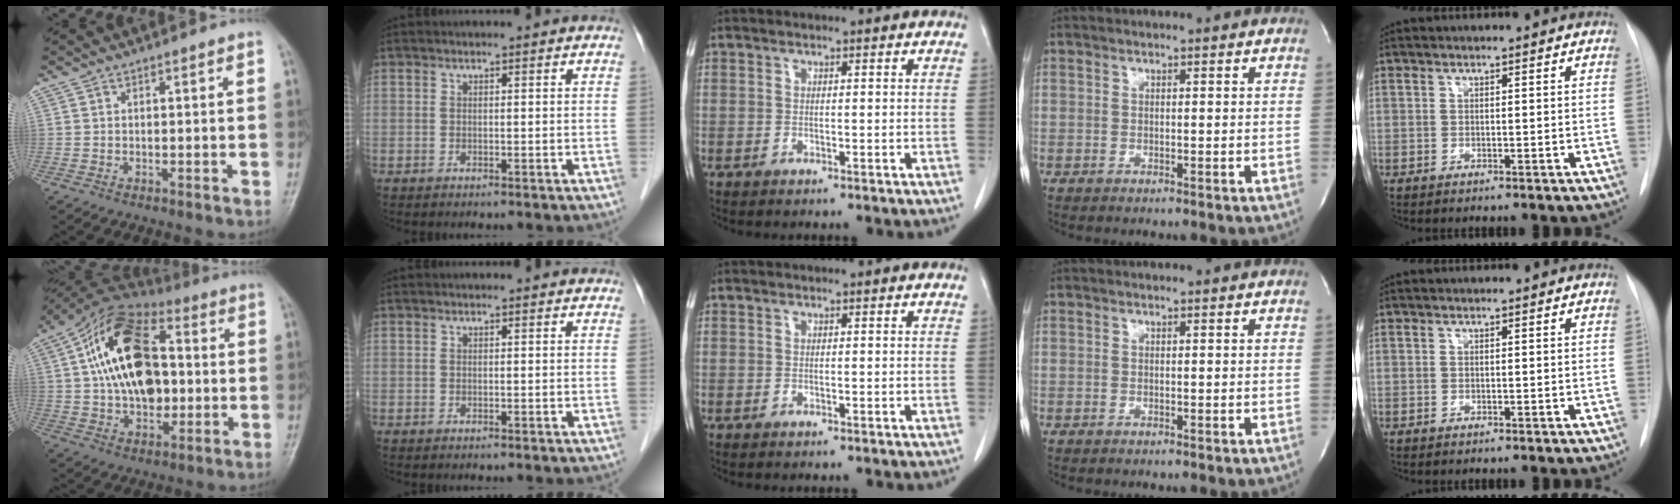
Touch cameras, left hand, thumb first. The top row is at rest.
{"thumb": {"total": 20.6, "force": [2.5, 12.6, 16.1], "torque": [-0.259, 0.017, 0.040]}, "index": {"total": 2.2, "force": [2.2, 0.3, 0.5], "torque": [-0.014, 0.019, 0.019]}}